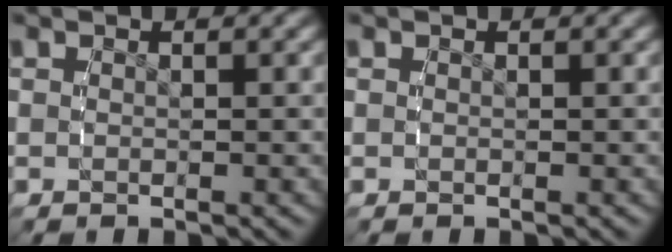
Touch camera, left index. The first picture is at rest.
{"total": 0.0}